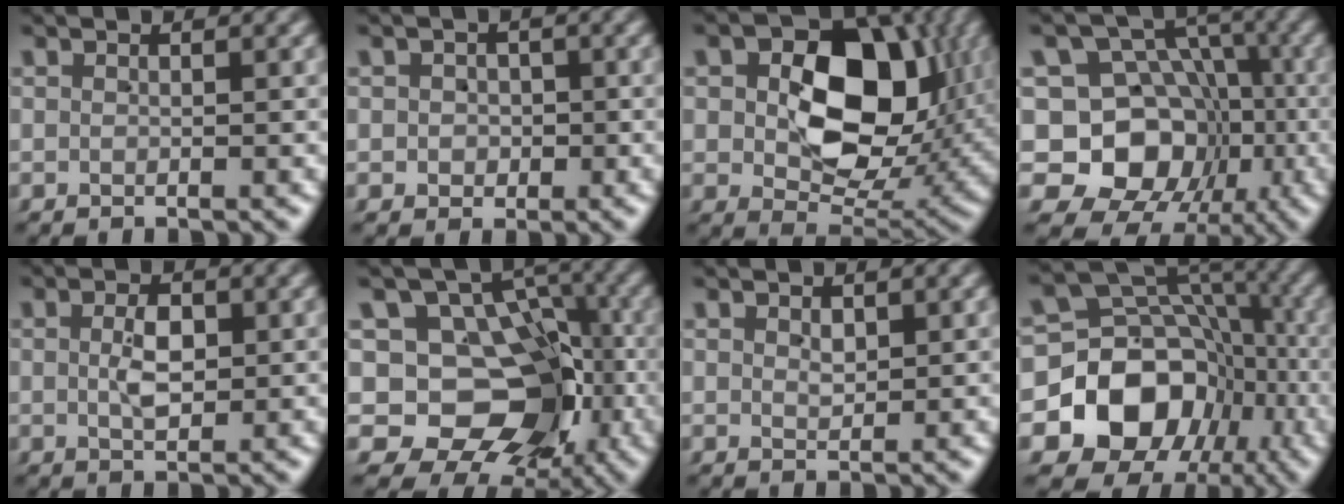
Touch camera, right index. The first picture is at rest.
{"total": 2.4, "force": [-0.5, 2.3, 0.7], "torque": [0.002, -0.004, -0.005]}
{"total": 13.0, "force": [2.1, 9.0, 9.2], "torque": [-0.135, -0.019, 0.042]}
{"total": 19.3, "force": [-3.1, 17.0, 8.5], "torque": [-0.195, -0.083, -0.047]}
{"total": 2.8, "force": [0.1, 1.5, 2.4], "torque": [-0.041, 0.000, 0.004]}
{"total": 18.9, "force": [-3.1, 15.6, 10.3], "torque": [-0.212, -0.071, -0.044]}
{"total": 1.0, "force": [0.4, 0.7, 0.7], "torque": [-0.012, -0.005, 0.012]}
{"total": 18.8, "force": [-3.9, 15.6, 9.7], "torque": [-0.192, -0.065, -0.047]}